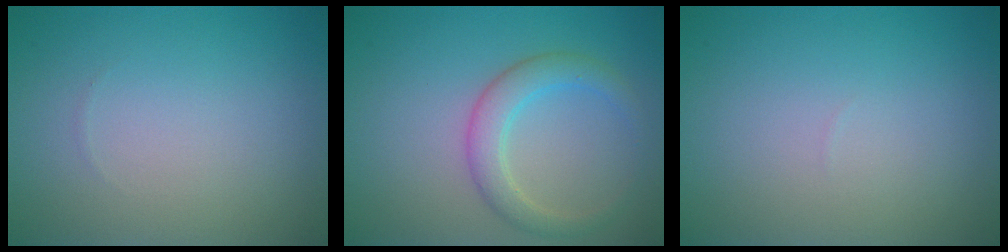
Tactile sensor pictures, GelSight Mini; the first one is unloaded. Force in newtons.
{"total": 3.1, "press": 3.1, "slide": 0.3}
{"total": 0.0}